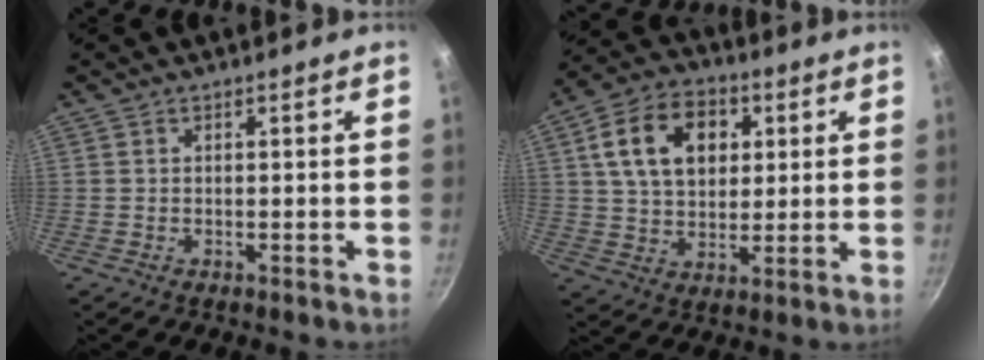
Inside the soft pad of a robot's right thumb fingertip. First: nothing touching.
{"total": 14.9, "force": [4.2, 10.5, 9.7], "torque": [-0.140, 0.004, 0.064]}